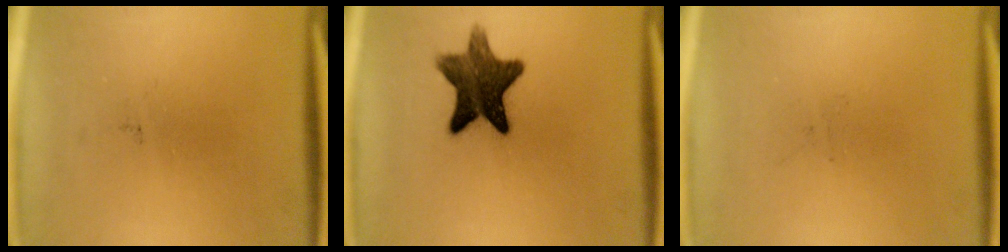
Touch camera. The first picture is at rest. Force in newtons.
{"total": 11.6}
{"total": 0.0}